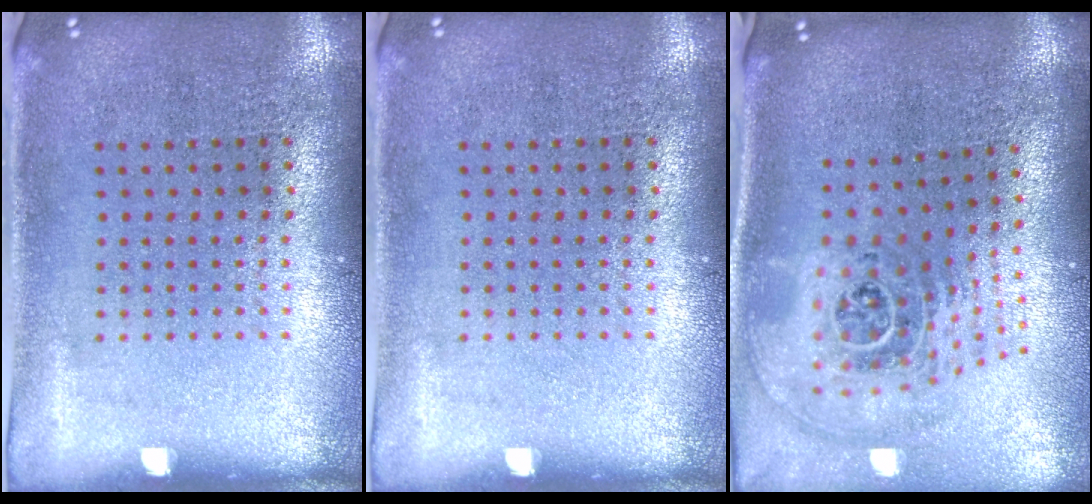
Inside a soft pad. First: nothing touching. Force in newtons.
{"total": 0.0}
{"total": 2.9, "press": 2.0, "slide": 2.1}